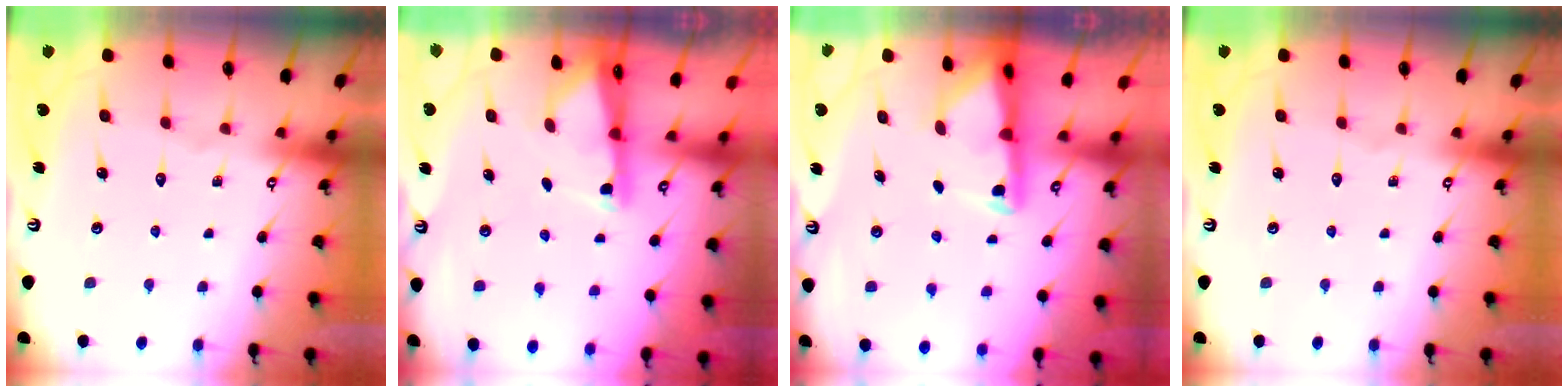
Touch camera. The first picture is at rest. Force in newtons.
{"total": 2.0, "press": 2.0, "slide": 0.4}
{"total": 2.7, "press": 2.7, "slide": 0.7}
{"total": 0.0}